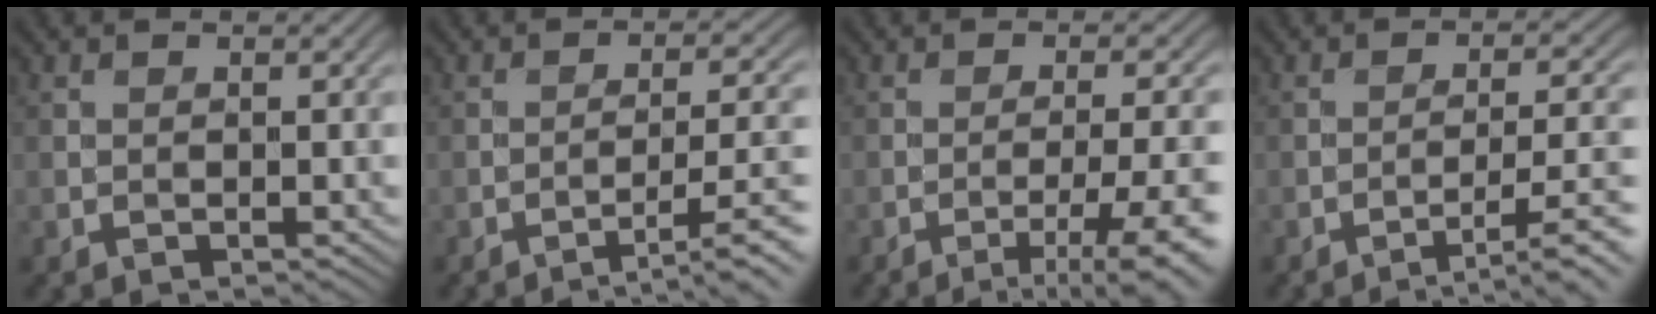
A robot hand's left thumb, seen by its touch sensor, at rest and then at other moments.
{"total": 6.7, "force": [-4.0, 1.5, 5.1], "torque": [-0.078, 0.005, -0.055]}
{"total": 9.0, "force": [-5.2, 1.9, 7.0], "torque": [-0.109, 0.000, -0.062]}
{"total": 6.7, "force": [-4.0, 1.4, 5.1], "torque": [-0.080, 0.005, -0.055]}